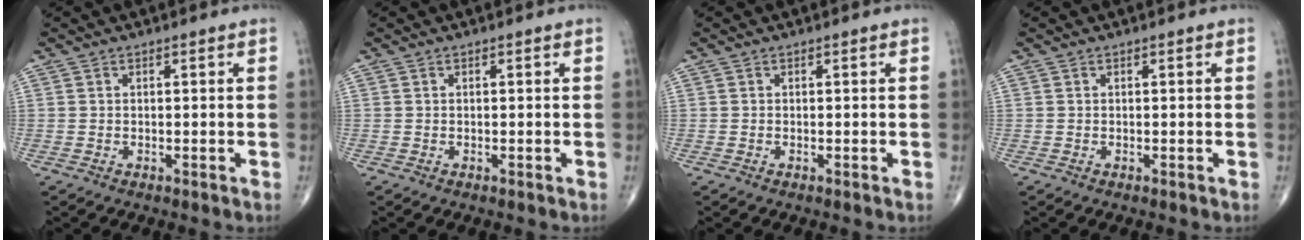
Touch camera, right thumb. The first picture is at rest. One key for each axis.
{"total": 0.0}
{"total": 0.0}
{"total": 0.0}